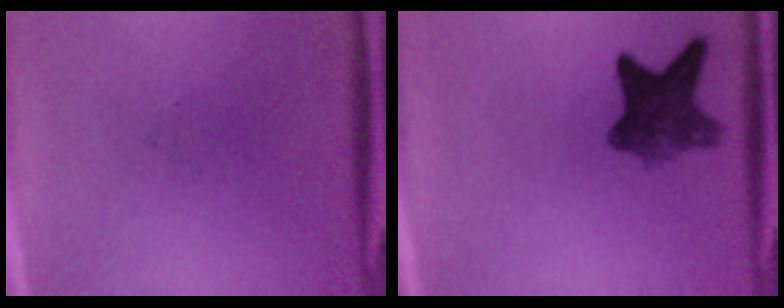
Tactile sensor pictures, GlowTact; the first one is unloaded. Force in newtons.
{"total": 7.3}